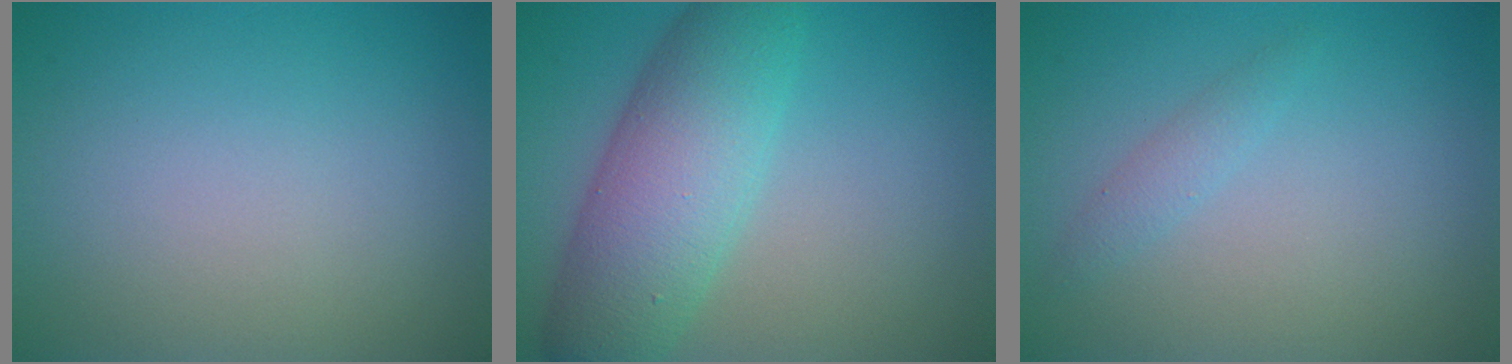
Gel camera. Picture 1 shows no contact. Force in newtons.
{"total": 7.5, "press": 7.5, "slide": 0.1}
{"total": 1.2, "press": 1.2, "slide": 0.0}